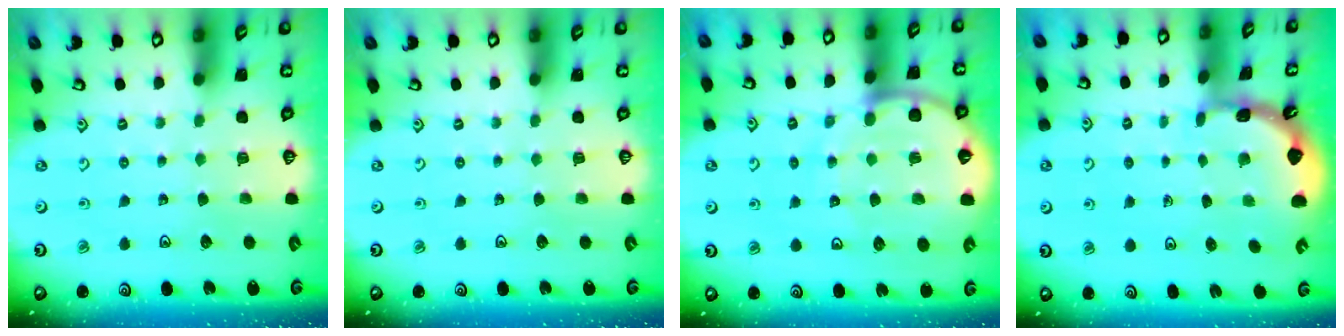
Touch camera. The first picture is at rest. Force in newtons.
{"total": 0.0}
{"total": 11.1, "press": 11.1, "slide": 1.4}
{"total": 1.6, "press": 1.6, "slide": 0.2}